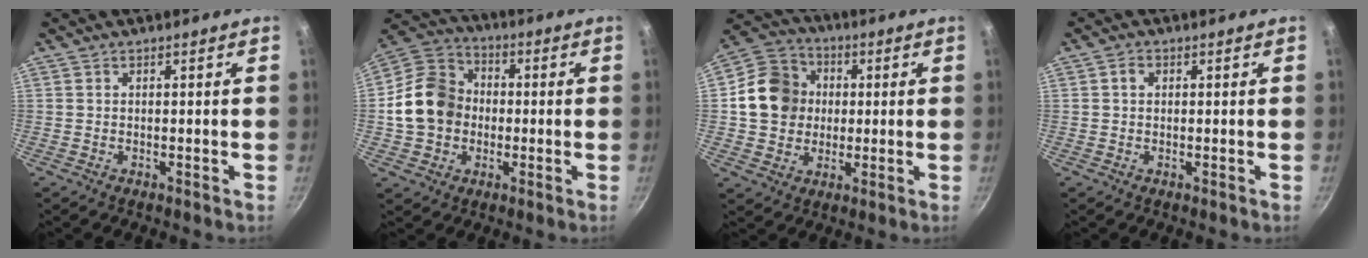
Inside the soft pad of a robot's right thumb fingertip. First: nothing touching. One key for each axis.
{"total": 14.1, "fx": -0.9, "fy": 11.8, "fz": 7.6, "tx": -0.112, "ty": 0.031, "tz": -0.030}
{"total": 12.9, "fx": 0.9, "fy": 11.4, "fz": 6.0, "tx": -0.080, "ty": 0.022, "tz": 0.007}
{"total": 1.7, "fx": 0.5, "fy": 1.4, "fz": 1.0, "tx": -0.013, "ty": 0.005, "tz": 0.005}